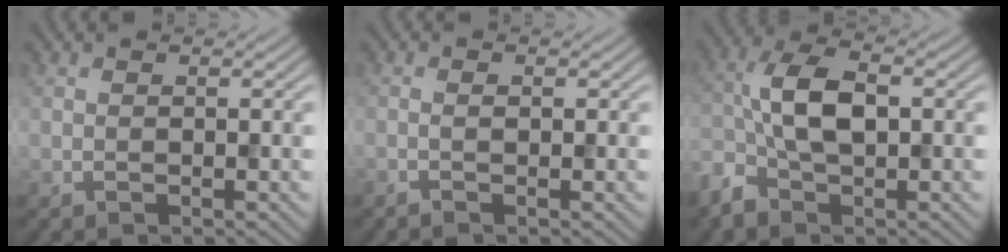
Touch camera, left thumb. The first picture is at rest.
{"total": 1.0, "force": [-0.5, 0.1, 0.9], "torque": [-0.017, 0.003, -0.012]}
{"total": 6.6, "force": [-1.6, 3.4, 5.4], "torque": [-0.128, 0.011, -0.042]}